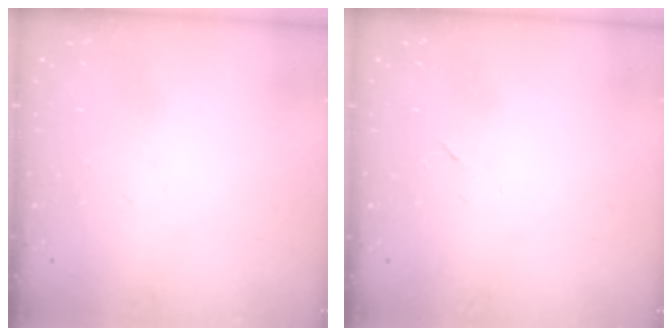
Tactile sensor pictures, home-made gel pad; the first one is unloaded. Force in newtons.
{"total": 2.2, "press": 1.9, "slide": 1.2}